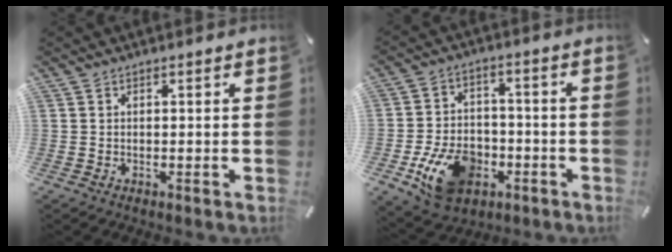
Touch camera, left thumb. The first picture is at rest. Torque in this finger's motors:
{"motor_torque": [0.22, 1.42, 0.46, -0.10, 0.14]}